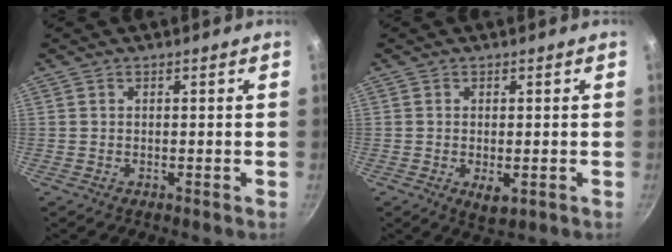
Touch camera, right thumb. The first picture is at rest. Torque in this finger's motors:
{"motor_torque": [0.05, 0.02, -0.36, 0.13, -0.06]}